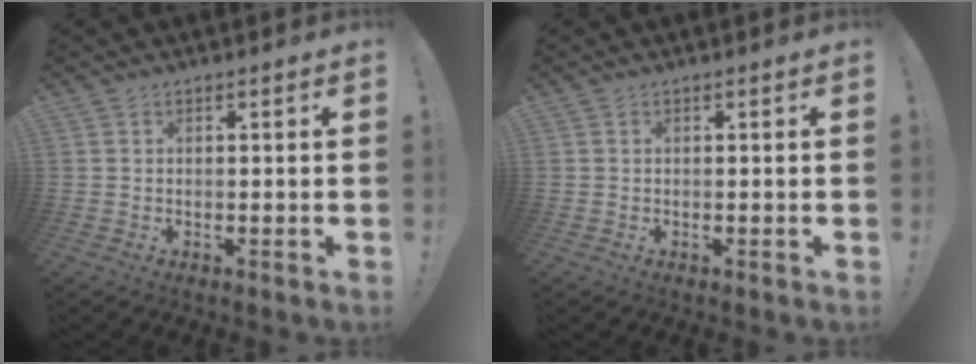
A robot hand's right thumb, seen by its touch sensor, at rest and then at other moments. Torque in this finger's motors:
{"motor_torque": [0.16, 0.00, 0.31, -0.11, -0.05]}